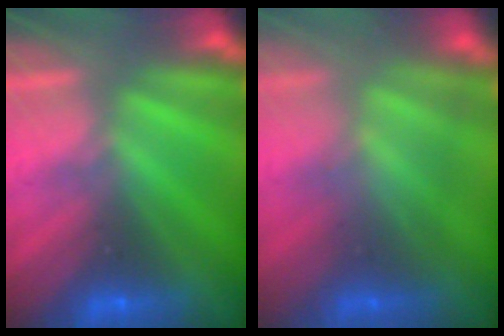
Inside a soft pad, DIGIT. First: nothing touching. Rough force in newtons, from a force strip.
{"total": 3.8}